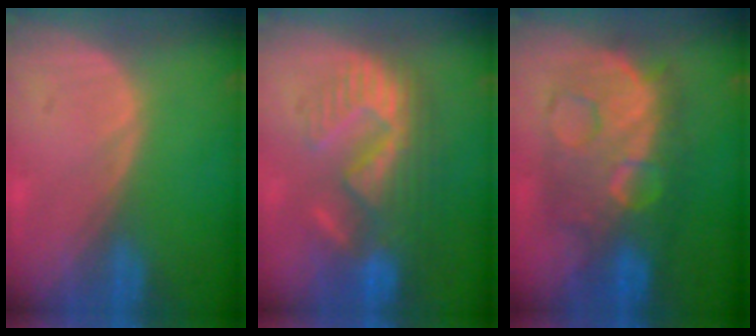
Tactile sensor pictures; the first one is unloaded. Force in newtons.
{"total": 10.7, "press": 9.7, "slide": 4.4}
{"total": 10.8, "press": 10.8, "slide": 1.0}